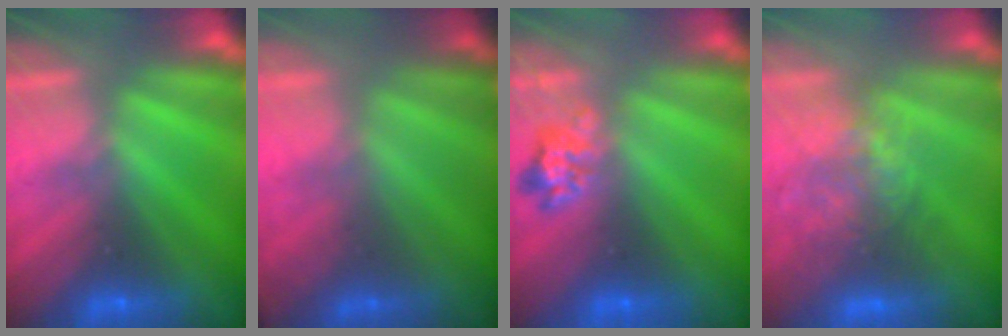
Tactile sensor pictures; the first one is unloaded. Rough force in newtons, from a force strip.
{"total": 2.0}
{"total": 2.4}
{"total": 3.4}